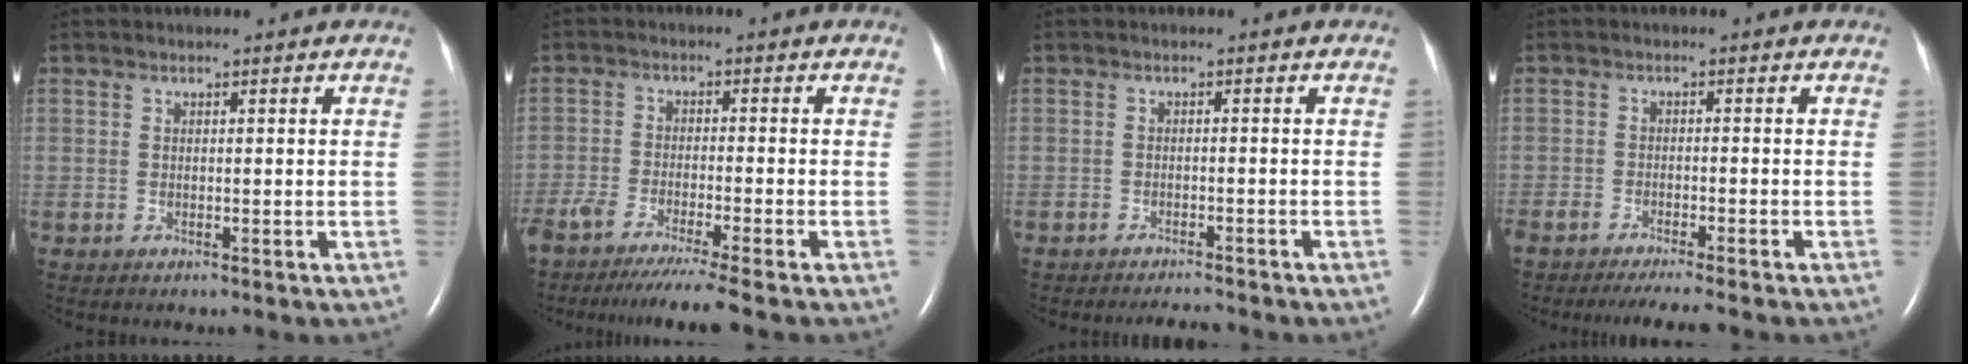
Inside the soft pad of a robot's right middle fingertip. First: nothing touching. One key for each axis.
{"total": 10.8, "fx": -9.0, "fy": -1.2, "fz": 5.8, "tx": -0.072, "ty": -0.036, "tz": -0.141}
{"total": 3.2, "fx": -3.1, "fy": 0.1, "fz": 0.9, "tx": -0.016, "ty": -0.011, "tz": -0.044}
{"total": 6.9, "fx": -5.9, "fy": 0.2, "fz": 3.6, "tx": -0.046, "ty": -0.014, "tz": -0.091}